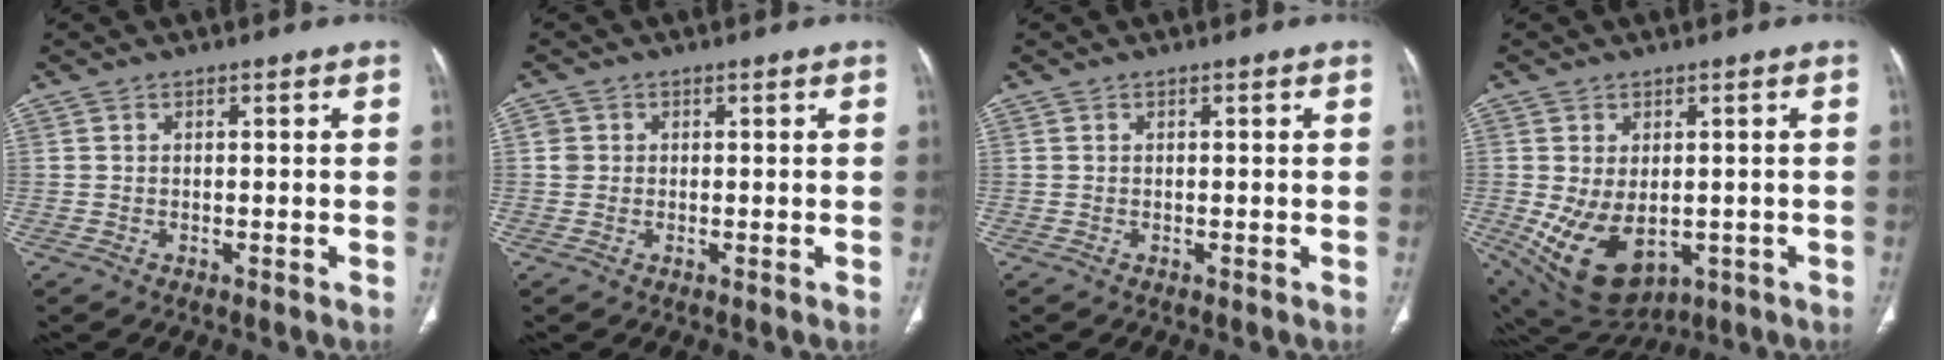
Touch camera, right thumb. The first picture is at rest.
{"total": 1.7, "force": [0.3, 1.7, 0.4], "torque": [0.001, 0.002, 0.004]}
{"total": 0.0}
{"total": 12.4, "force": [-2.2, 7.8, 9.3], "torque": [-0.157, -0.010, -0.006]}